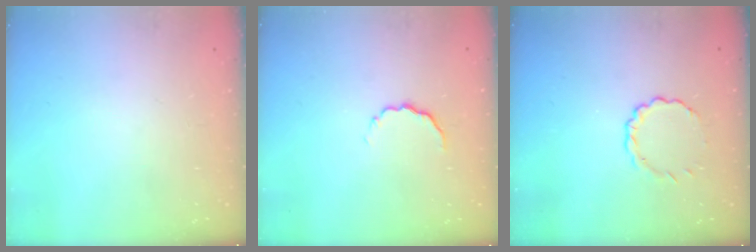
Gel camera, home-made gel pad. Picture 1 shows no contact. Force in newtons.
{"total": 4.0, "press": 3.9, "slide": 0.9}
{"total": 2.8, "press": 2.7, "slide": 0.9}